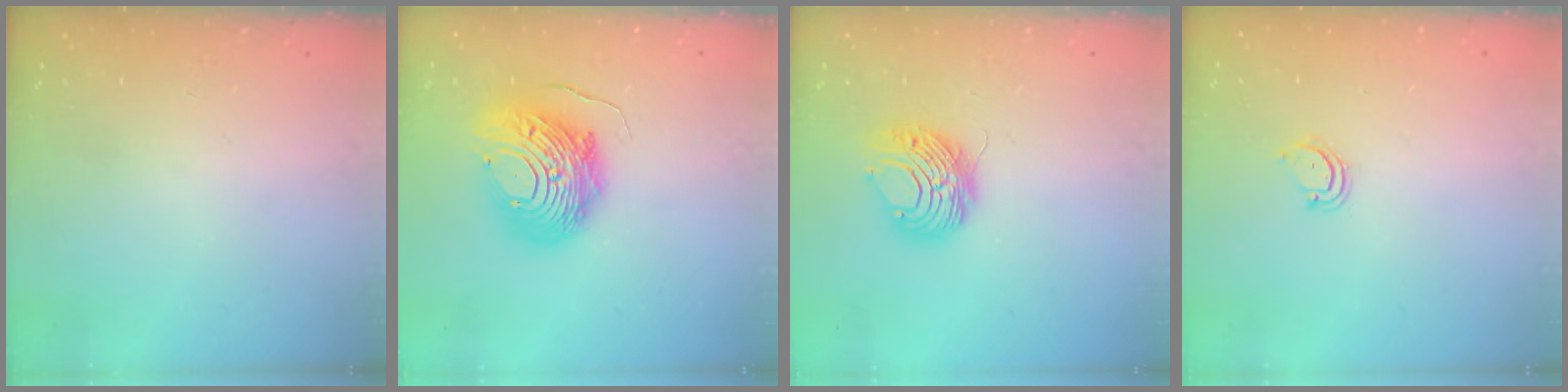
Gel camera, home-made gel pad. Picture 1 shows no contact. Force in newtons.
{"total": 14.8, "press": 14.7, "slide": 1.3}
{"total": 9.1, "press": 9.1, "slide": 0.6}
{"total": 3.6, "press": 3.6, "slide": 0.3}